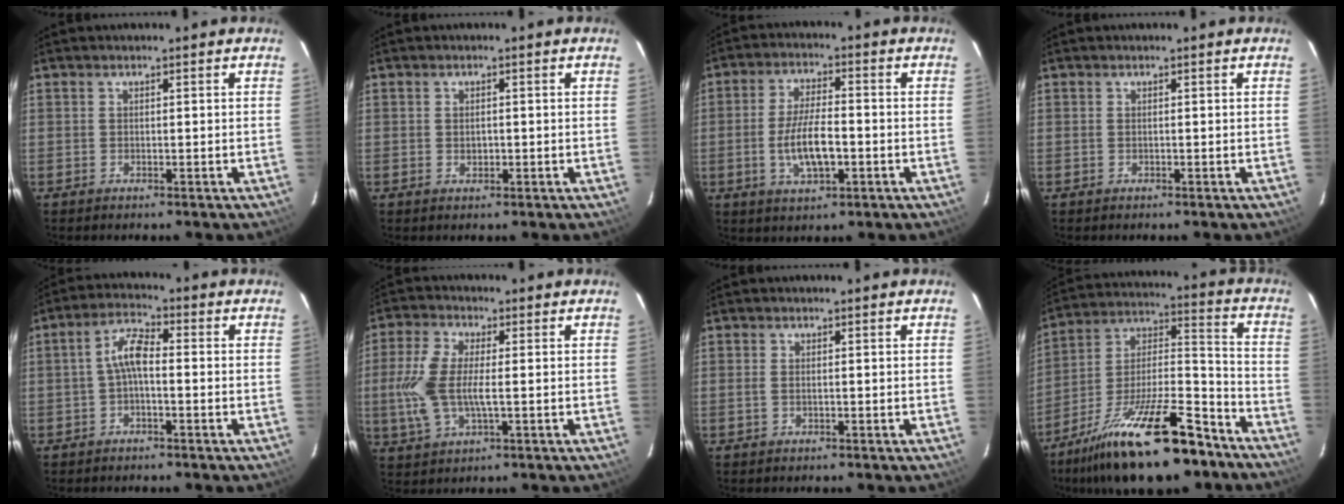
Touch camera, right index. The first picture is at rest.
{"total": 1.3, "force": [-0.2, 1.0, 0.8], "torque": [-0.013, 0.004, -0.002]}
{"total": 8.8, "force": [-2.2, 3.2, 7.9], "torque": [-0.157, -0.001, -0.038]}
{"total": 0.0}
{"total": 4.8, "force": [-0.9, 1.7, 4.3], "torque": [-0.092, 0.019, -0.021]}
{"total": 9.5, "force": [-0.8, 3.9, 8.6], "torque": [-0.195, 0.002, -0.015]}
{"total": 0.8, "force": [-0.2, 0.4, 0.7], "torque": [-0.017, 0.000, -0.005]}
{"total": 23.9, "force": [-16.5, 7.1, 15.7], "torque": [-0.277, -0.006, -0.260]}